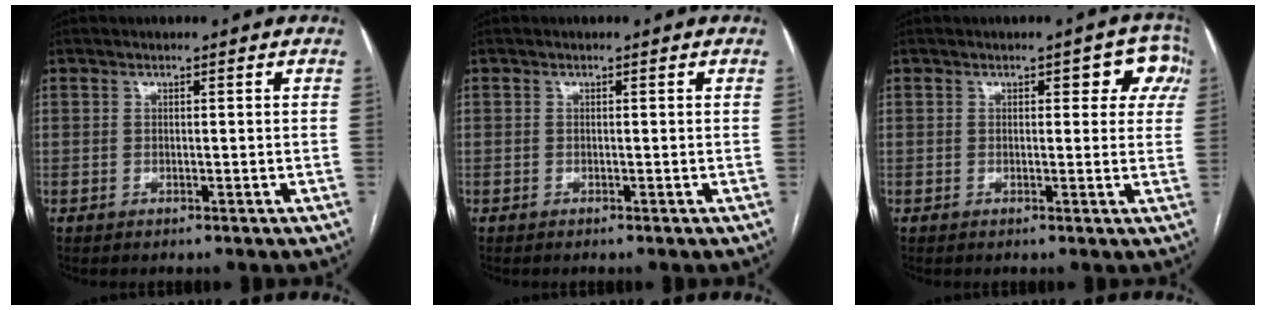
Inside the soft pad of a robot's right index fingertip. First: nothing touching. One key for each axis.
{"total": 0.0}
{"total": 5.1, "fx": 1.9, "fy": 2.8, "fz": 3.8, "tx": -0.018, "ty": 0.018, "tz": 0.014}